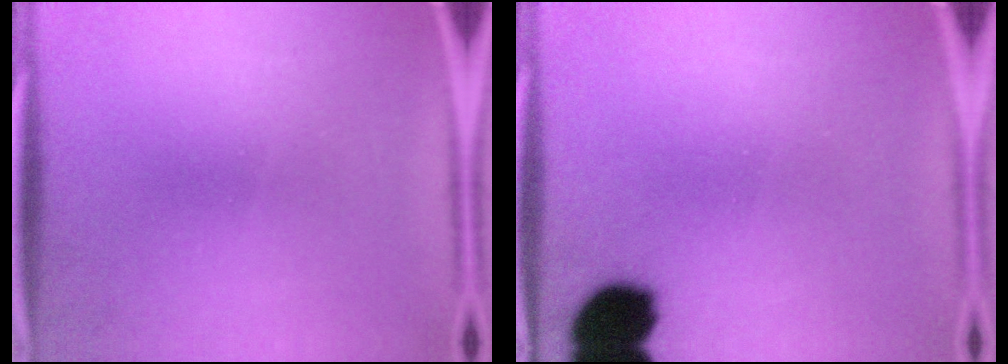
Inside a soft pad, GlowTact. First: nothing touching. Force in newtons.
{"total": 11.9}